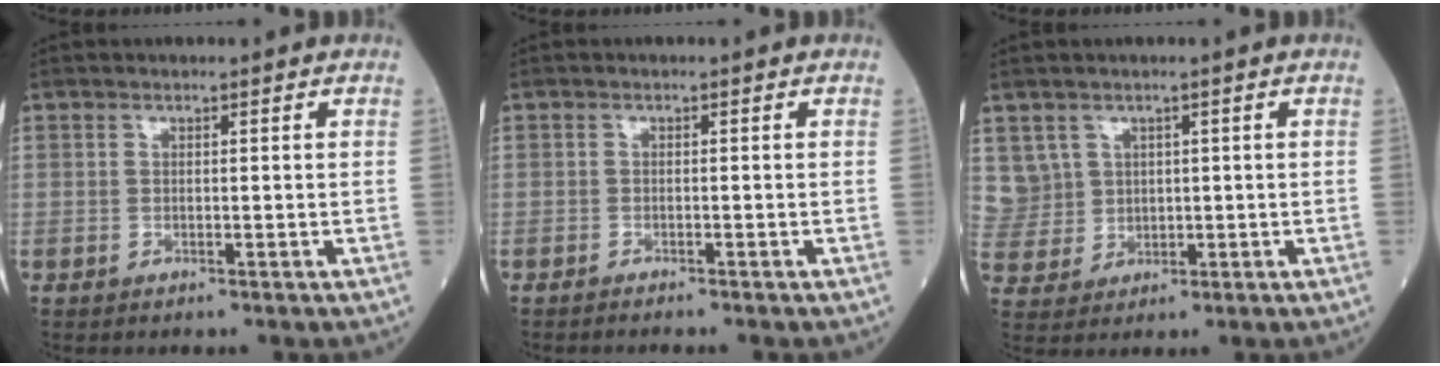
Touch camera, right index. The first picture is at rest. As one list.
[{"total": 1.4, "force": [-1.3, -0.1, 0.6], "torque": [-0.012, 0.000, -0.016]}, {"total": 6.2, "force": [2.4, 5.8, 0.0], "torque": [-0.005, 0.020, 0.062]}]